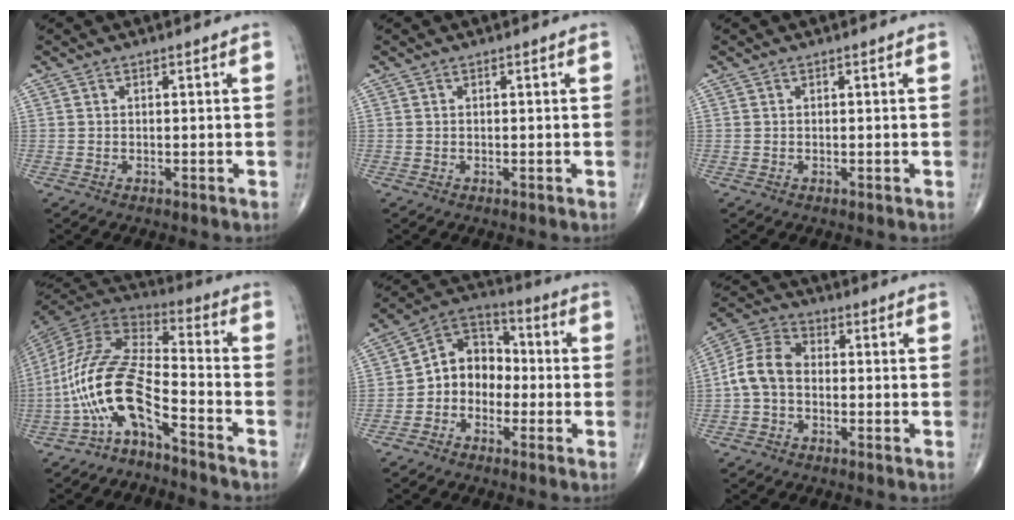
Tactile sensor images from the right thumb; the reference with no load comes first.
{"total": 0.0}
{"total": 0.0}
{"total": 14.3, "force": [-7.3, 4.8, 11.3], "torque": [-0.235, 0.087, -0.145]}
{"total": 9.7, "force": [-2.0, 7.9, 5.3], "torque": [-0.049, 0.046, -0.055]}
{"total": 8.1, "force": [-1.2, 5.8, 5.5], "torque": [-0.101, 0.027, -0.039]}